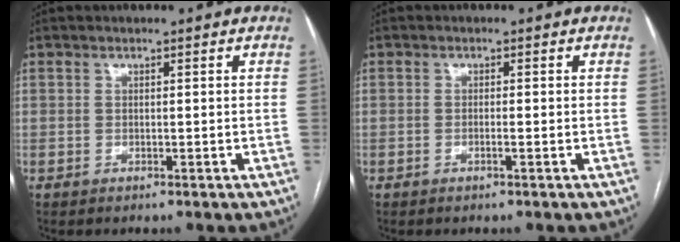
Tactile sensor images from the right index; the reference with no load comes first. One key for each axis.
{"total": 1.0, "fx": -0.5, "fy": -0.1, "fz": 0.9, "tx": -0.016, "ty": 0.002, "tz": -0.008}